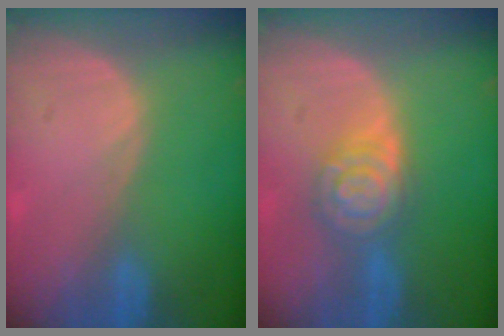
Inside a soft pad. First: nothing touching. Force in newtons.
{"total": 6.5, "press": 6.5, "slide": 0.5}